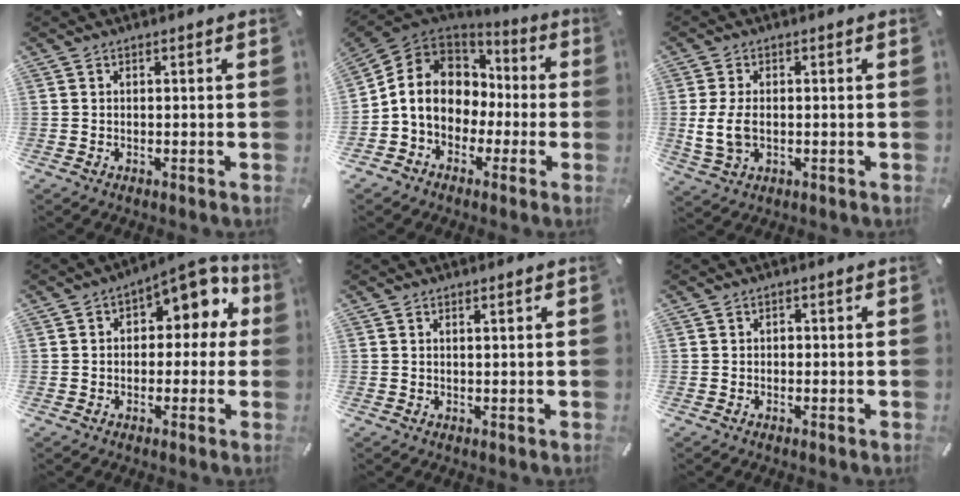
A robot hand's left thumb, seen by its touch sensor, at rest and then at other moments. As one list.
[{"total": 12.0, "force": [-1.3, 10.7, 5.4], "torque": [-0.135, 0.010, -0.019]}, {"total": 6.5, "force": [-0.4, 4.2, 4.9], "torque": [-0.104, -0.001, -0.009]}, {"total": 8.9, "force": [4.0, 5.0, 6.1], "torque": [-0.073, -0.029, 0.061]}, {"total": 1.0, "force": [0.5, 0.0, 0.8], "torque": [-0.016, -0.001, 0.009]}, {"total": 0.8, "force": [-0.1, 0.7, 0.4], "torque": [-0.009, 0.004, -0.004]}]